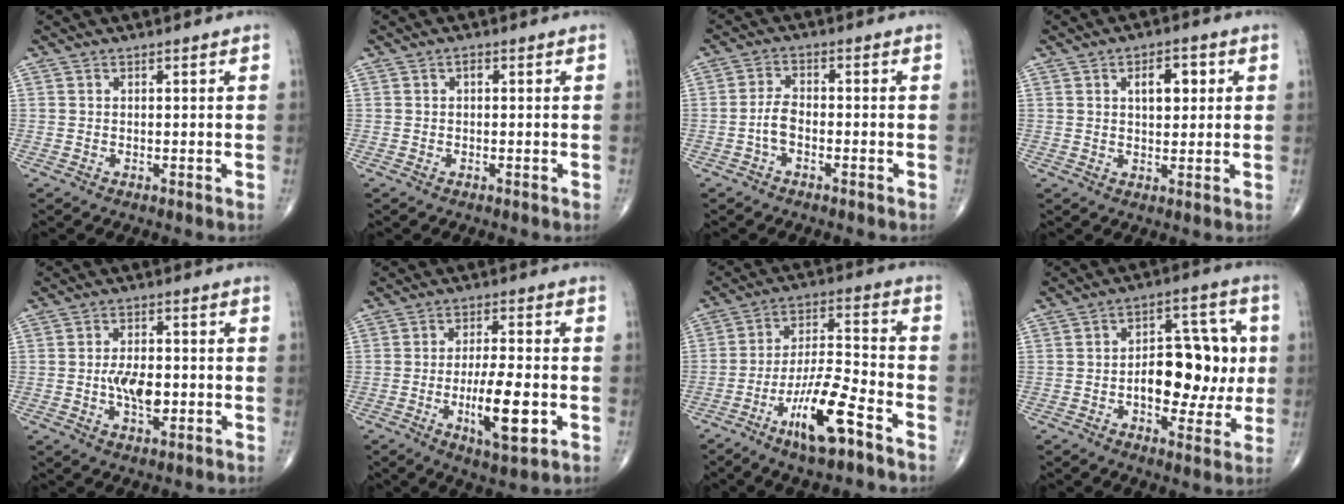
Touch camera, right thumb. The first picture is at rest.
{"total": 0.9, "force": [0.0, 0.5, 0.7], "torque": [-0.007, 0.006, -0.004]}
{"total": 3.6, "force": [-1.4, 1.7, 2.8], "torque": [-0.057, 0.017, -0.031]}
{"total": 5.8, "force": [1.7, 3.1, 4.6], "torque": [-0.046, 0.000, 0.024]}
{"total": 6.8, "force": [-1.1, 3.5, 5.7], "torque": [-0.095, 0.003, -0.018]}
{"total": 11.2, "force": [-2.9, 3.2, 10.3], "torque": [-0.172, 0.000, -0.046]}
{"total": 13.1, "force": [-7.4, 2.9, 10.4], "torque": [-0.197, 0.046, -0.134]}
{"total": 15.6, "force": [-0.8, 8.7, 12.9], "torque": [-0.140, 0.030, -0.009]}